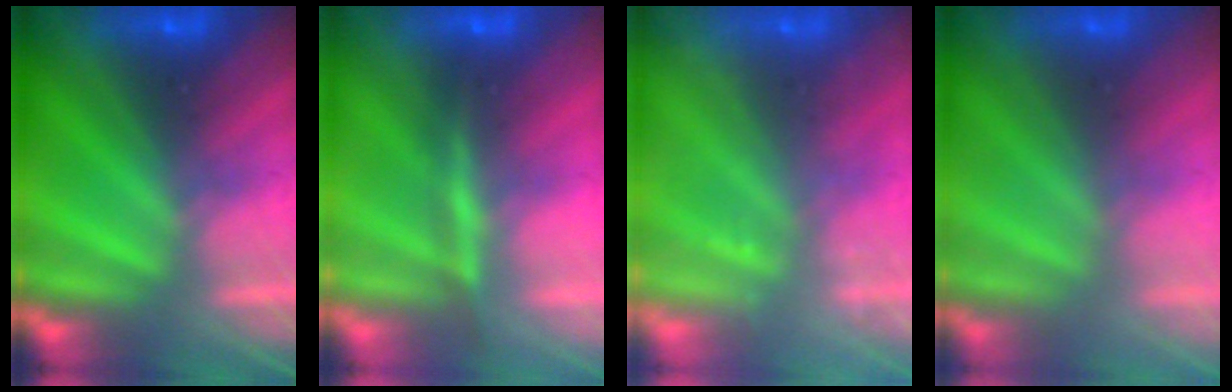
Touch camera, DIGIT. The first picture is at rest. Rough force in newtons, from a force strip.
{"total": 4.5}
{"total": 2.3}
{"total": 2.4}